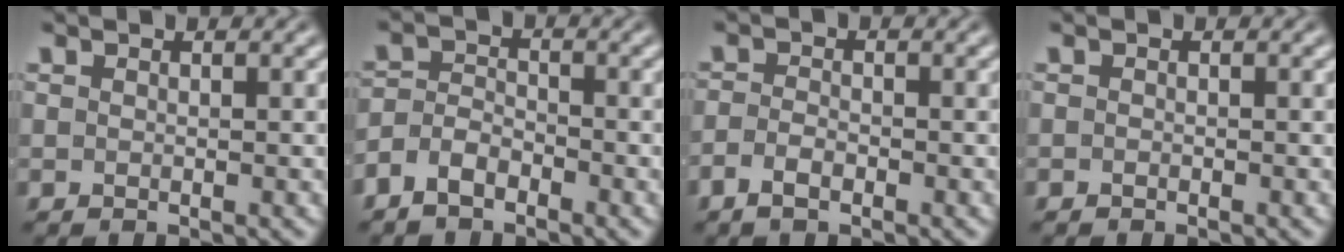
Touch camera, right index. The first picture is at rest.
{"total": 3.9, "force": [-2.7, 2.5, 1.4], "torque": [-0.026, -0.013, -0.044]}
{"total": 1.8, "force": [-1.6, 0.4, 0.8], "torque": [-0.017, -0.010, -0.024]}
{"total": 0.6, "force": [-0.5, -0.4, -0.1], "torque": [0.003, -0.006, -0.006]}